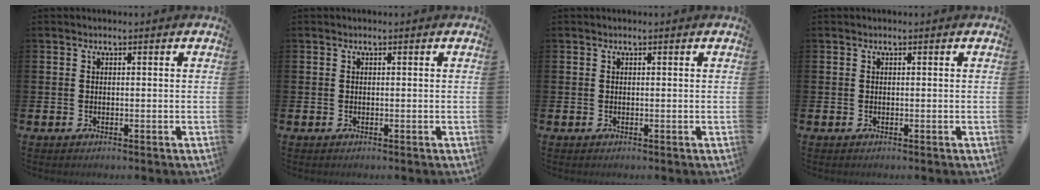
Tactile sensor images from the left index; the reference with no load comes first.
{"total": 0.0}
{"total": 0.0}
{"total": 0.0}